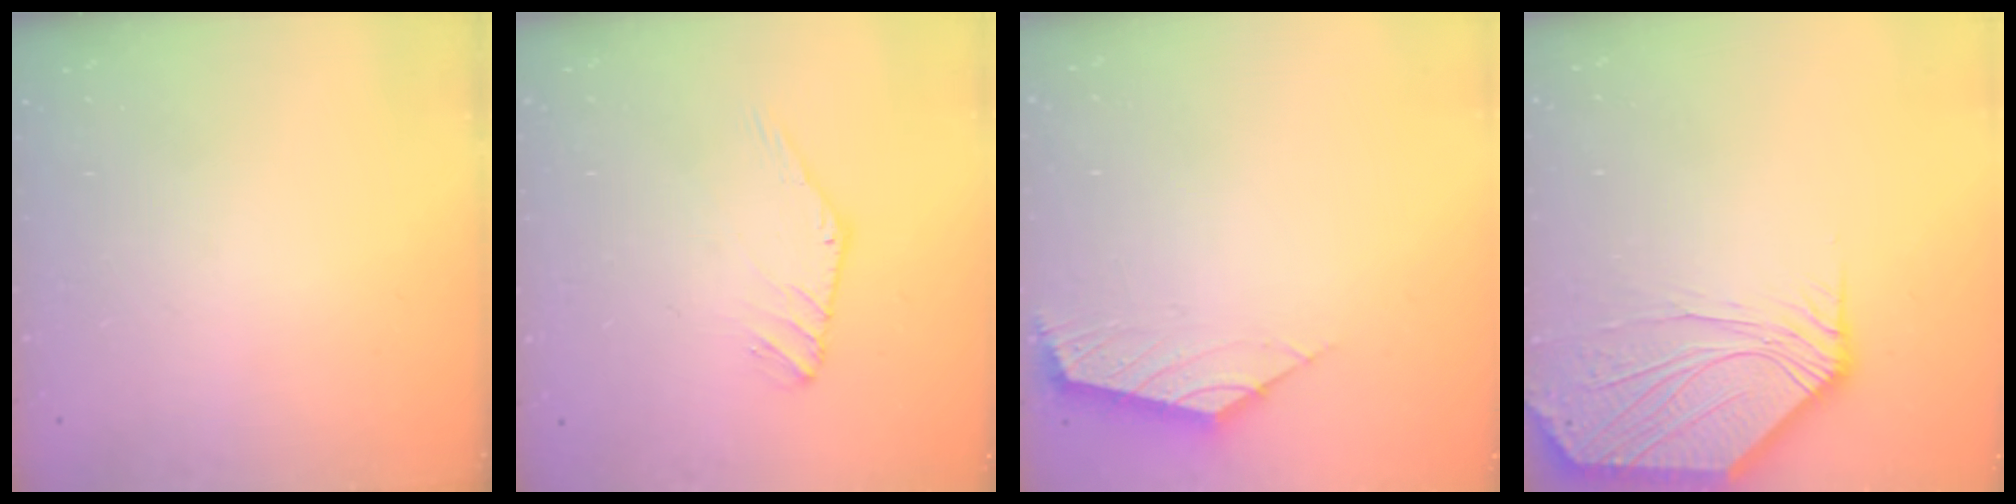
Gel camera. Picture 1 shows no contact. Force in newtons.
{"total": 1.3, "press": 1.3, "slide": 0.1}
{"total": 2.6, "press": 2.5, "slide": 0.6}
{"total": 9.0, "press": 9.0, "slide": 1.2}